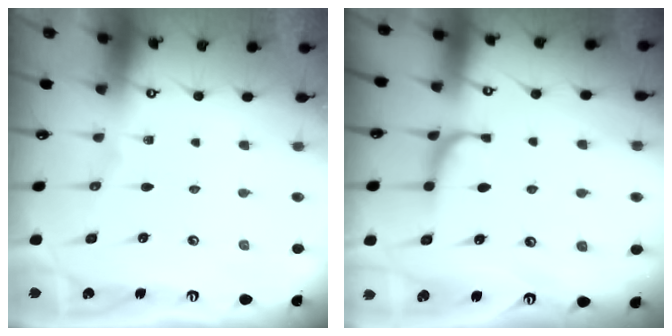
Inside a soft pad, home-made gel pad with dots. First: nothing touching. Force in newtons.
{"total": 2.2, "press": 2.2, "slide": 0.3}